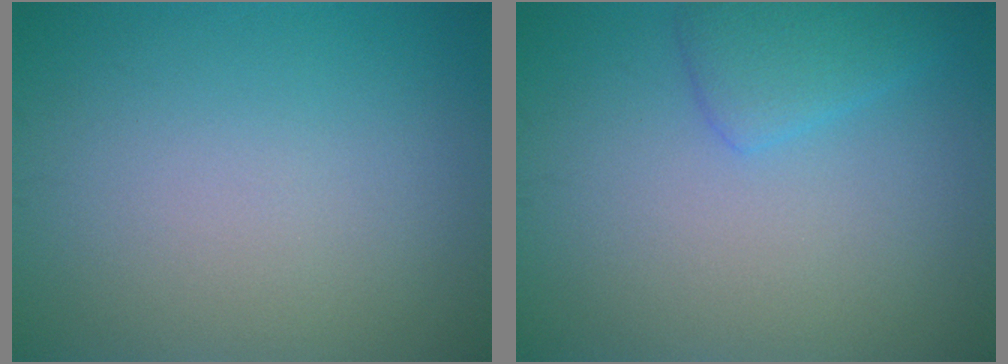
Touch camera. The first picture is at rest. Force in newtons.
{"total": 2.5, "press": 2.5, "slide": 0.0}